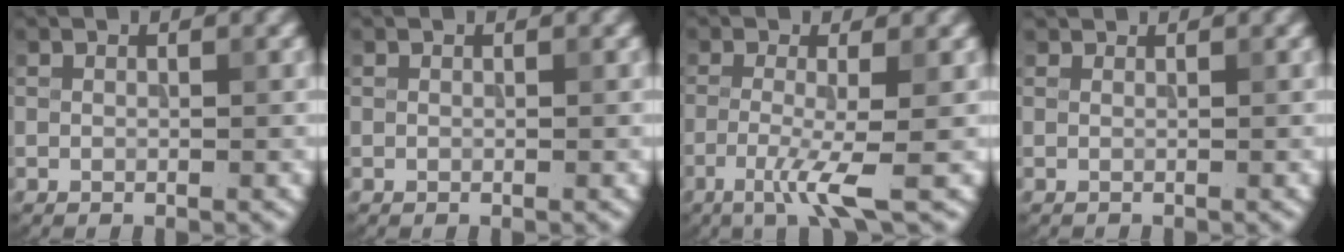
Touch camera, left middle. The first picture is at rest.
{"total": 0.0}
{"total": 4.2, "force": [-1.6, 0.4, 3.8], "torque": [-0.075, -0.004, -0.041]}
{"total": 0.9, "force": [0.9, 0.1, 0.0], "torque": [-0.005, -0.002, 0.013]}